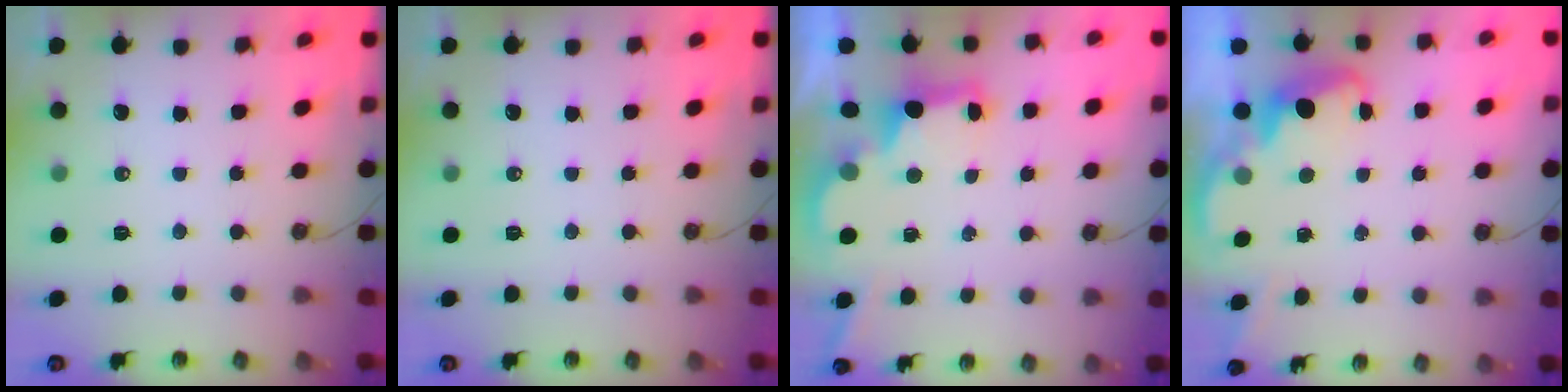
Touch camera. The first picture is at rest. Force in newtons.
{"total": 0.0}
{"total": 2.7, "press": 2.5, "slide": 0.9}
{"total": 2.5, "press": 2.5, "slide": 0.6}